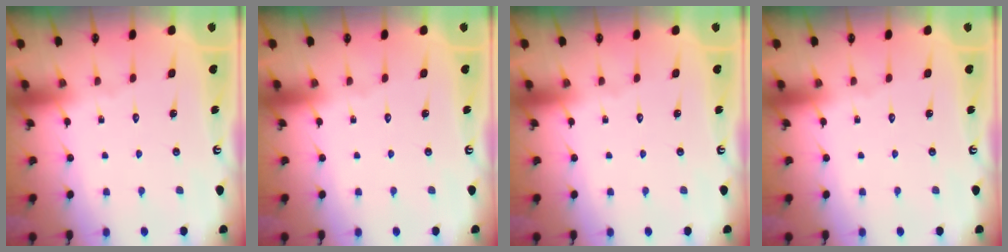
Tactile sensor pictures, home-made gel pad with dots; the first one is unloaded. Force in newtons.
{"total": 0.0}
{"total": 0.0}
{"total": 0.0}